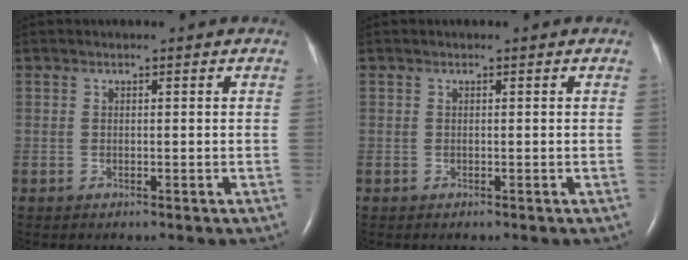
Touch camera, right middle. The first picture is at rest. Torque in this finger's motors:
{"motor_torque": [0.02, -0.01, 0.01, 0.00]}